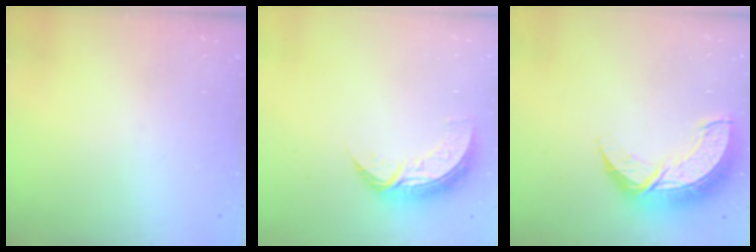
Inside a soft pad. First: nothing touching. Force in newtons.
{"total": 8.4, "press": 8.4, "slide": 0.4}
{"total": 11.4, "press": 11.4, "slide": 0.8}